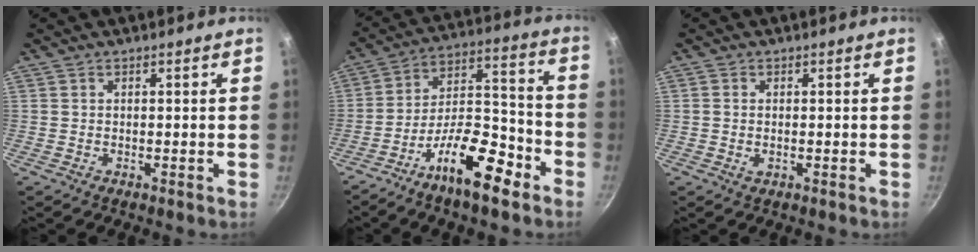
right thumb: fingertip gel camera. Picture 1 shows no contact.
{"total": 16.3, "force": [-9.5, 5.8, 11.8], "torque": [-0.176, 0.076, -0.169]}
{"total": 1.4, "force": [-0.2, 0.9, 1.1], "torque": [-0.021, 0.000, -0.004]}